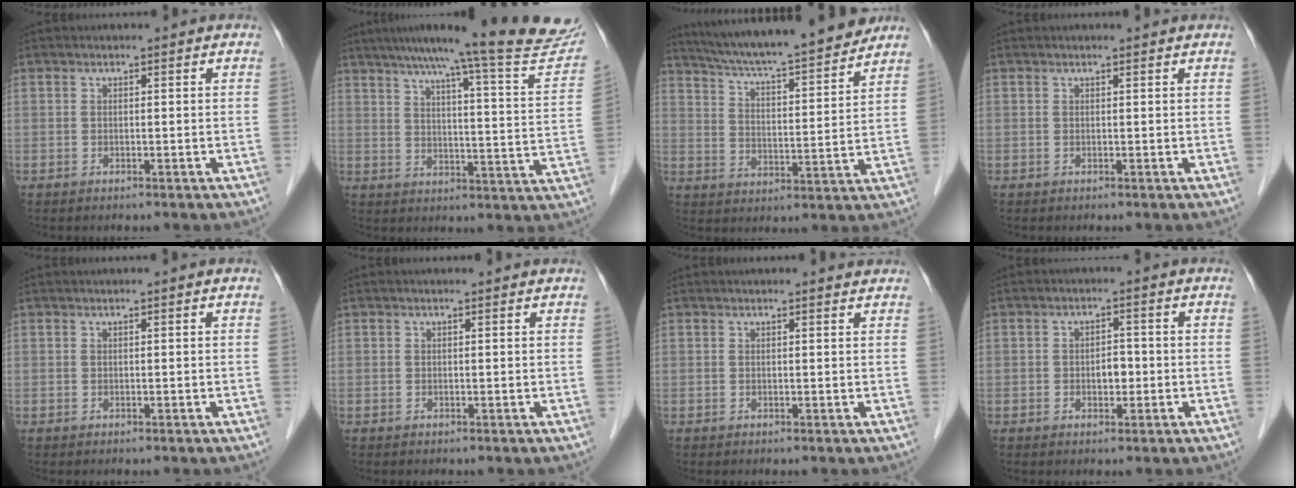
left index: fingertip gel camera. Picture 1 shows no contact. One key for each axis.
{"total": 23.3, "fx": 20.5, "fy": 0.0, "fz": 11.0, "tx": -0.158, "ty": -0.055, "tz": 0.256}
{"total": 18.8, "fx": 16.9, "fy": 0.6, "fz": 8.2, "tx": -0.136, "ty": 0.002, "tz": 0.253}
{"total": 1.2, "fx": 1.2, "fy": -0.1, "fz": 0.3, "tx": -0.011, "ty": 0.007, "tz": 0.015}
{"total": 0.5, "fx": 0.4, "fy": -0.1, "fz": 0.3, "tx": -0.015, "ty": 0.003, "tz": 0.016}
{"total": 1.5, "fx": 1.5, "fy": 0.0, "fz": 0.4, "tx": -0.011, "ty": 0.007, "tz": 0.018}
{"total": 3.0, "fx": 2.9, "fy": 0.1, "fz": 0.9, "tx": -0.014, "ty": 0.011, "tz": 0.030}
{"total": 2.5, "fx": -0.5, "fy": 1.5, "fz": 1.9, "tx": -0.028, "ty": 0.004, "tz": -0.004}